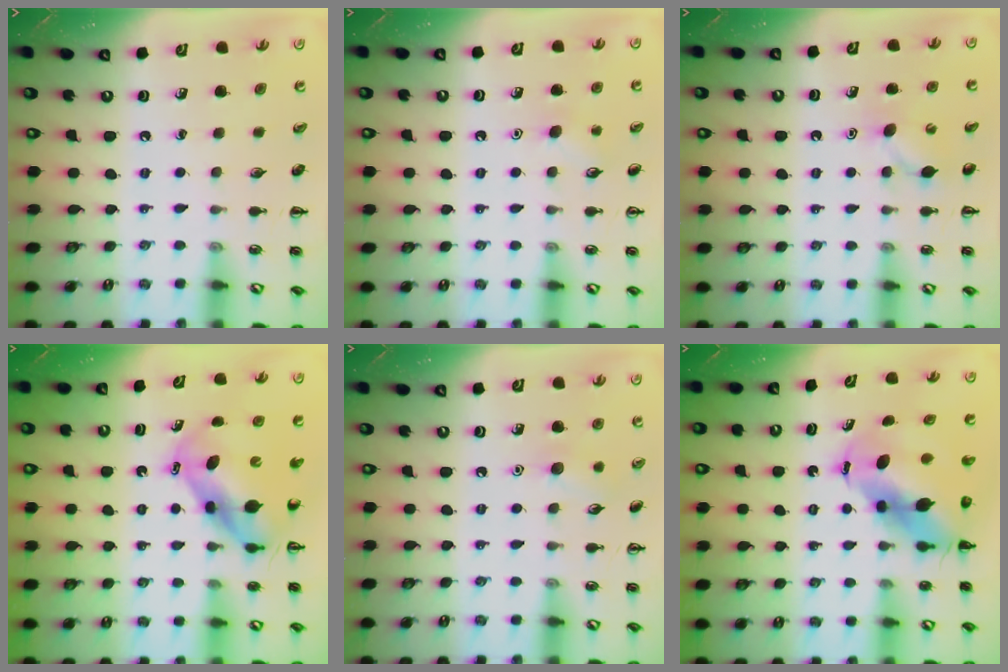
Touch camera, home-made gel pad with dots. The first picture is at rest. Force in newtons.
{"total": 6.2, "press": 6.1, "slide": 1.4}
{"total": 6.3, "press": 6.1, "slide": 1.8}
{"total": 6.3, "press": 6.2, "slide": 1.3}
{"total": 7.1, "press": 6.9, "slide": 1.8}
{"total": 9.5, "press": 9.1, "slide": 2.7}